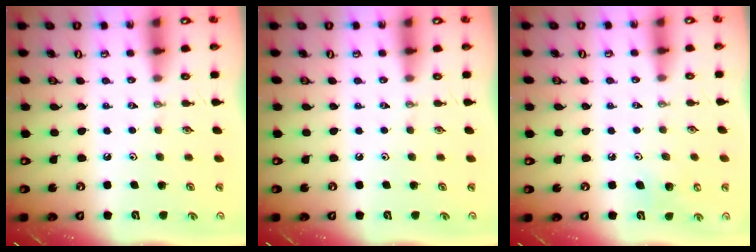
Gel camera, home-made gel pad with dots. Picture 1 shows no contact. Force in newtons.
{"total": 0.0}
{"total": 7.2, "press": 7.0, "slide": 1.5}